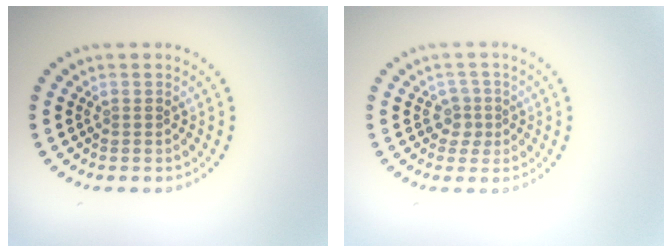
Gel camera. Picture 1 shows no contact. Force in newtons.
{"total": 1.8, "press": 1.3, "slide": 1.2}